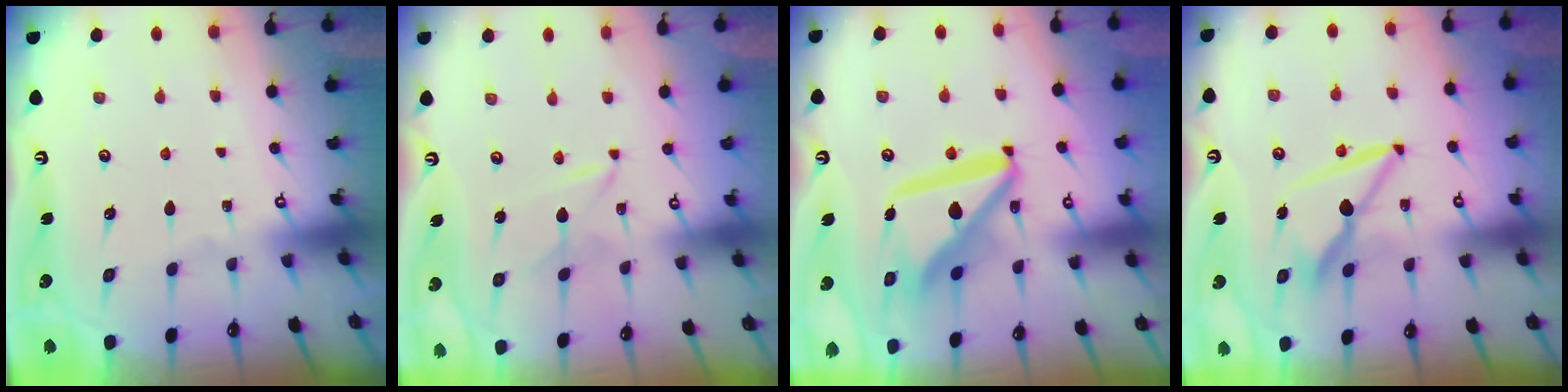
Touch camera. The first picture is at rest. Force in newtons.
{"total": 2.8, "press": 2.8, "slide": 0.4}
{"total": 16.6, "press": 16.4, "slide": 2.1}
{"total": 7.5, "press": 7.4, "slide": 1.2}